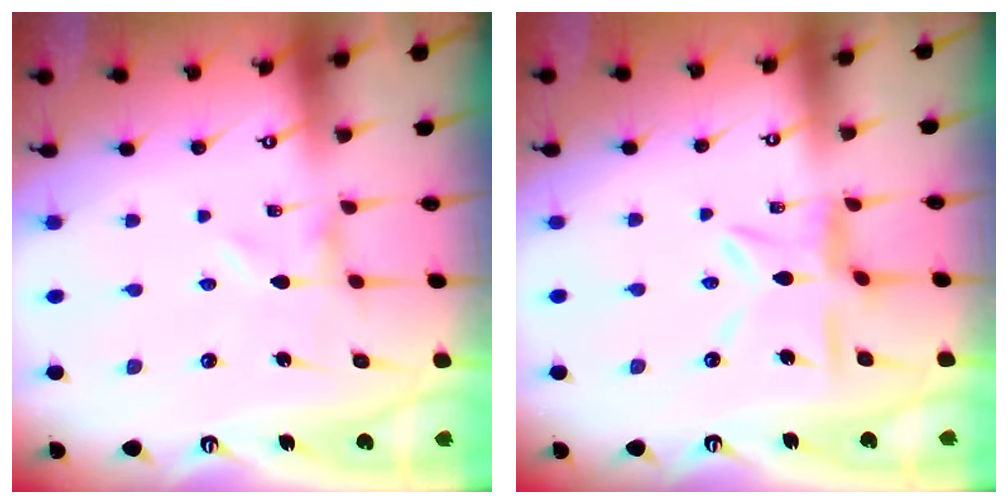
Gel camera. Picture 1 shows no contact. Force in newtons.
{"total": 10.1, "press": 10.0, "slide": 1.0}